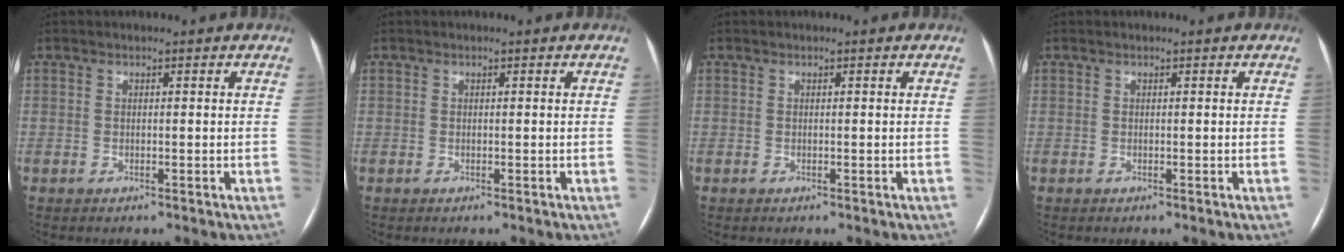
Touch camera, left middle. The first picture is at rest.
{"total": 0.0}
{"total": 0.0}
{"total": 0.0}